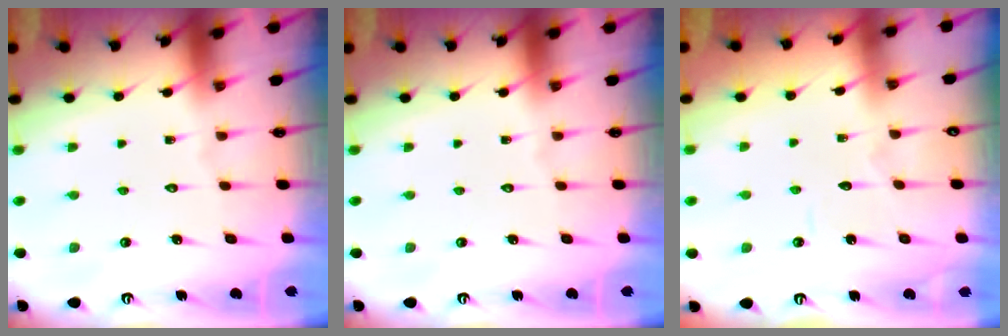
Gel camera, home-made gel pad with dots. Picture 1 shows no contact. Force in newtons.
{"total": 0.0}
{"total": 2.8, "press": 2.8, "slide": 0.3}